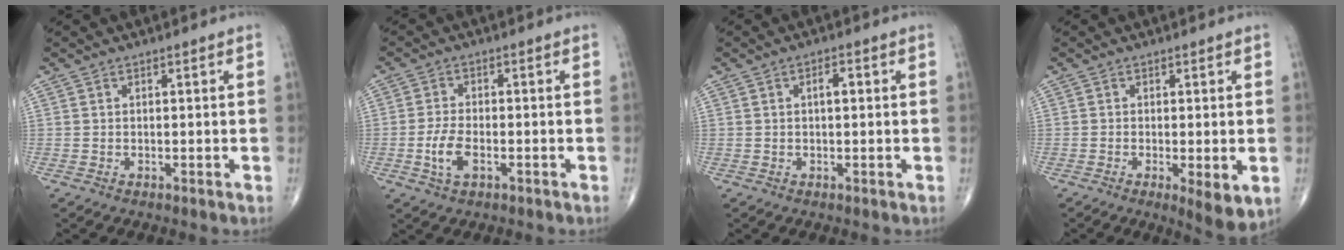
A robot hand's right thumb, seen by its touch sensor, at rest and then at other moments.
{"total": 5.0, "force": [-1.6, 2.5, 4.0], "torque": [-0.088, 0.006, -0.030]}
{"total": 4.1, "force": [0.7, 1.8, 3.7], "torque": [-0.051, 0.010, 0.007]}
{"total": 5.7, "force": [-1.5, 1.6, 5.3], "torque": [-0.081, -0.017, -0.021]}